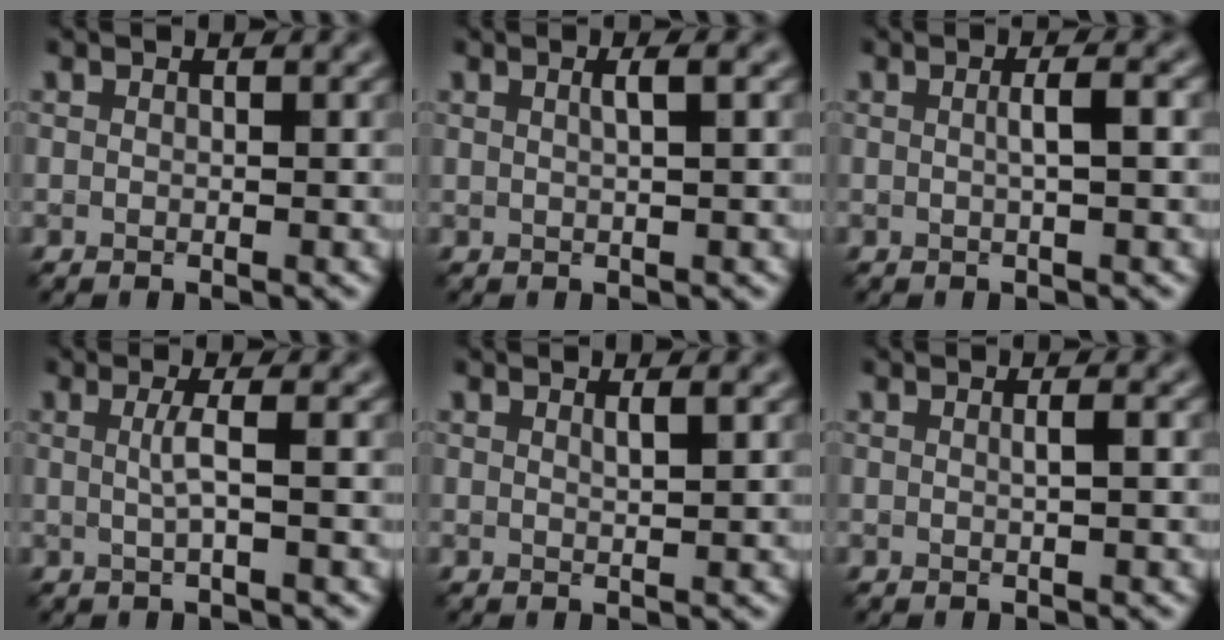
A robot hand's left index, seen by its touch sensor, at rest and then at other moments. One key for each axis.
{"total": 1.8, "fx": 0.5, "fy": 0.6, "fz": 1.6, "tx": -0.020, "ty": 0.004, "tz": 0.001}
{"total": 2.0, "fx": 0.1, "fy": 0.5, "fz": 1.9, "tx": -0.028, "ty": 0.005, "tz": -0.003}
{"total": 1.8, "fx": 0.1, "fy": 0.4, "fz": 1.8, "tx": -0.038, "ty": 0.001, "tz": -0.002}
{"total": 1.1, "fx": 0.6, "fy": 0.3, "fz": 0.9, "tx": -0.005, "ty": 0.000, "tz": 0.008}
{"total": 1.1, "fx": 0.1, "fy": 0.3, "fz": 1.0, "tx": -0.012, "ty": 0.002, "tz": -0.004}